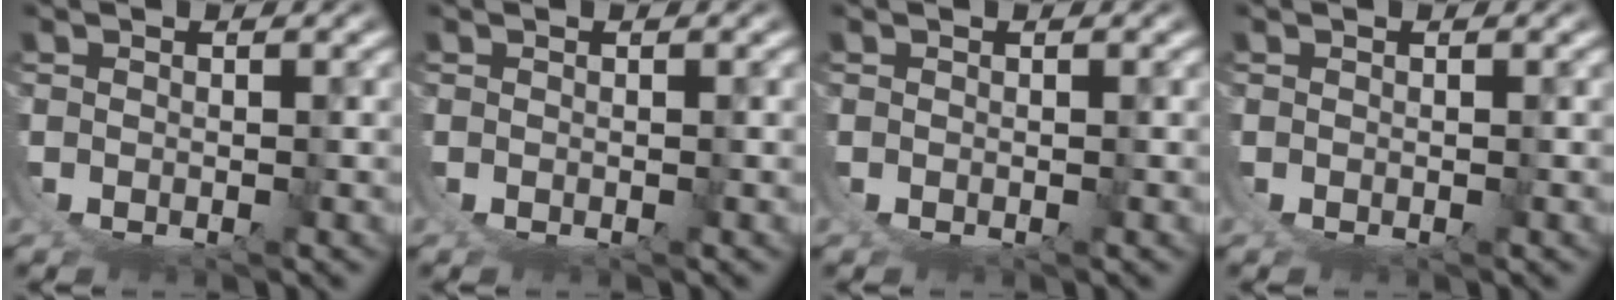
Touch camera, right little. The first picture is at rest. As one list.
[{"total": 0.0}, {"total": 0.0}, {"total": 0.0}]